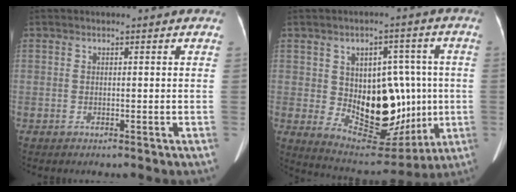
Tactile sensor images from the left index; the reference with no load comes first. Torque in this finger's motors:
{"motor_torque": [0.91, -0.64, 0.48, 0.11]}